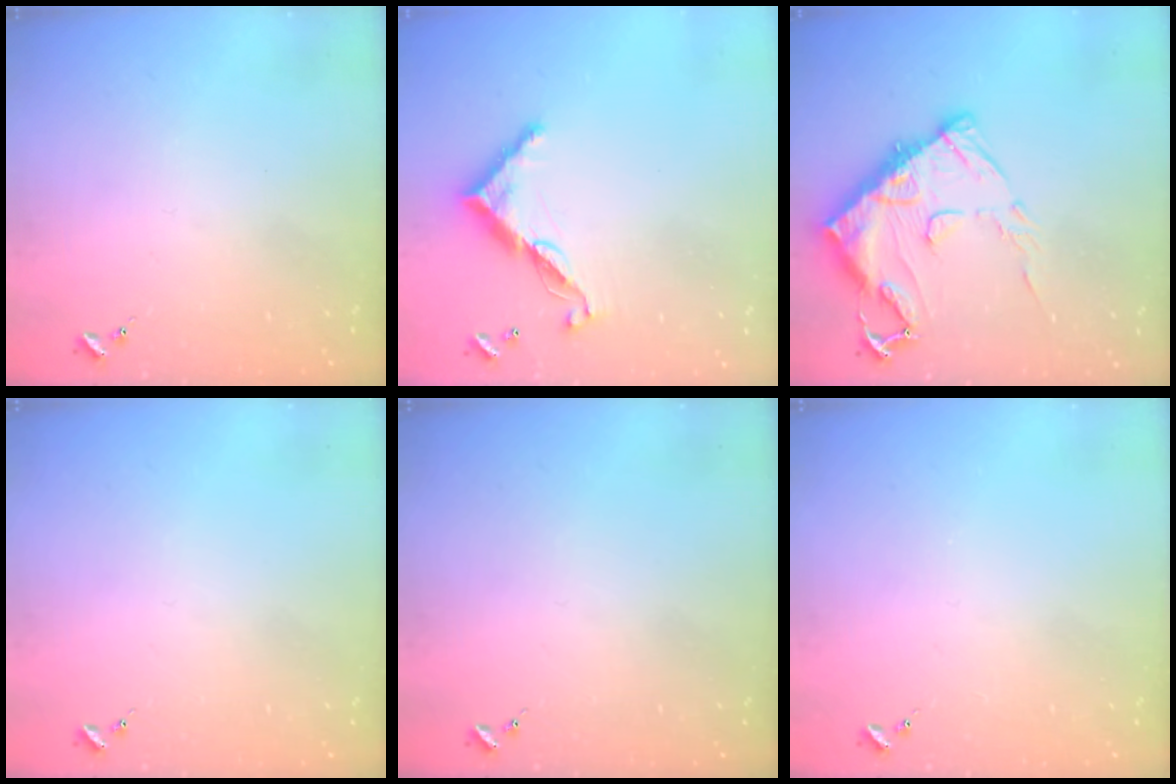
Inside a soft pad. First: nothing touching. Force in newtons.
{"total": 11.0, "press": 11.0, "slide": 0.4}
{"total": 15.5, "press": 15.5, "slide": 1.4}
{"total": 0.0}
{"total": 0.0}
{"total": 0.0}